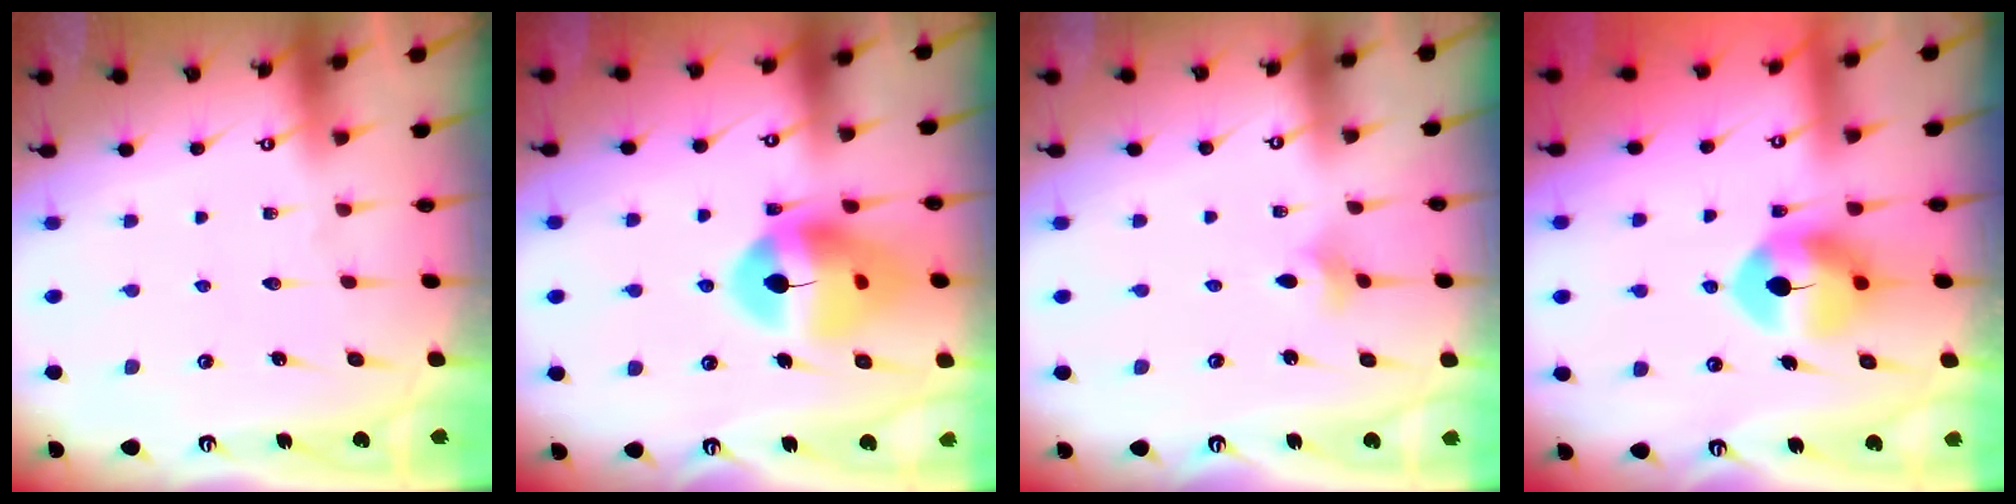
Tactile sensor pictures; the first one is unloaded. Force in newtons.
{"total": 14.9, "press": 14.8, "slide": 1.4}
{"total": 2.1, "press": 2.0, "slide": 0.5}
{"total": 8.8, "press": 8.8, "slide": 0.9}